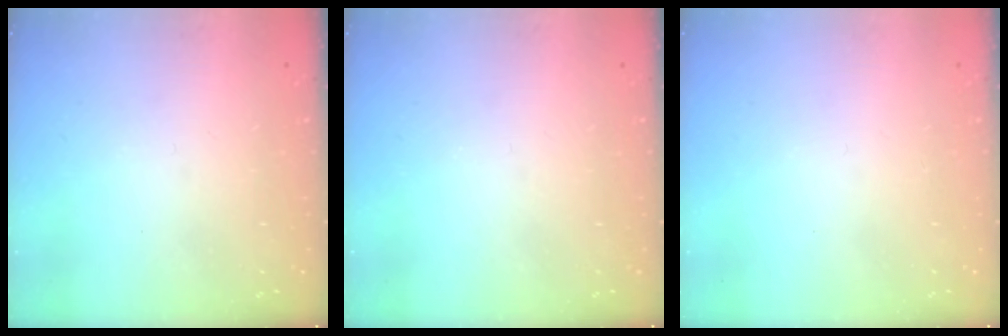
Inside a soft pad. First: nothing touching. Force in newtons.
{"total": 0.0}
{"total": 1.6, "press": 1.5, "slide": 0.1}